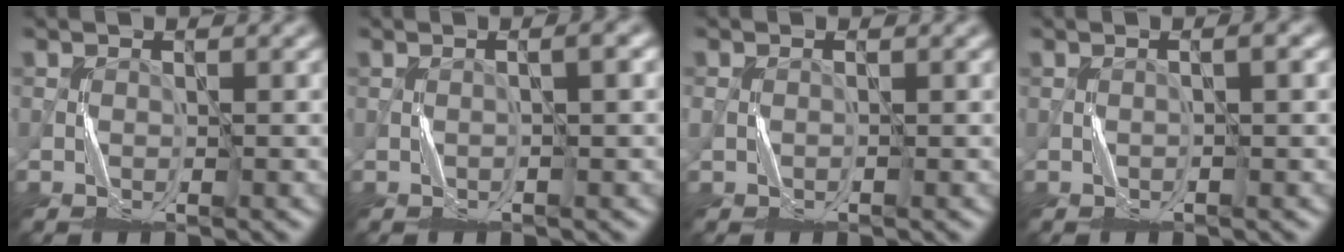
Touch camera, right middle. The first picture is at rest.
{"total": 2.0, "force": [0.7, 0.3, 1.9], "torque": [-0.015, 0.005, -0.001]}
{"total": 0.0}
{"total": 1.3, "force": [0.5, -0.1, 1.2], "torque": [-0.014, 0.001, 0.004]}